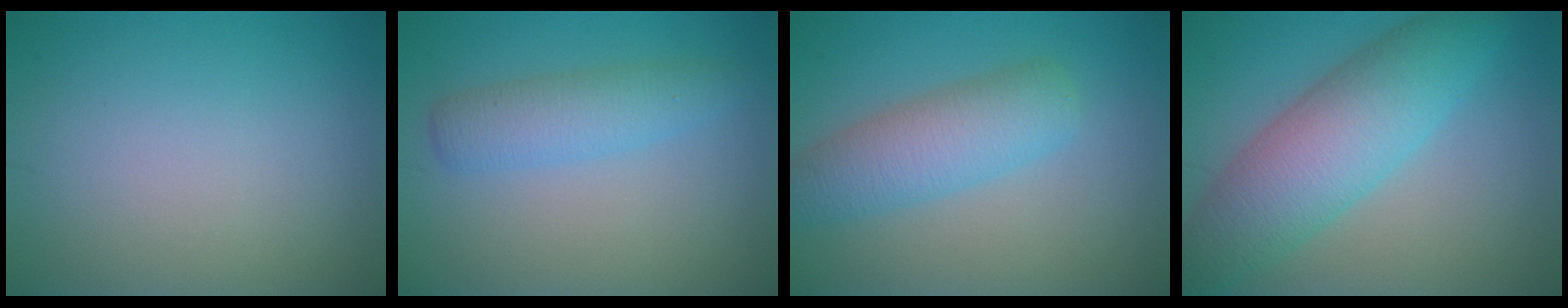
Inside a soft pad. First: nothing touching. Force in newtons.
{"total": 3.2, "press": 3.2, "slide": 0.1}
{"total": 4.9, "press": 4.9, "slide": 0.1}
{"total": 7.9, "press": 7.9, "slide": 0.2}